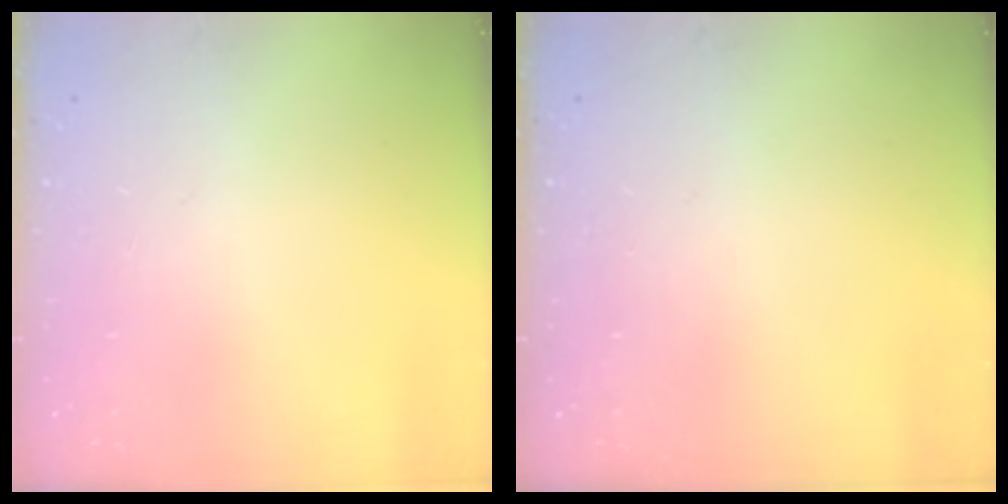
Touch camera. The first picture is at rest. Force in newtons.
{"total": 0.0}